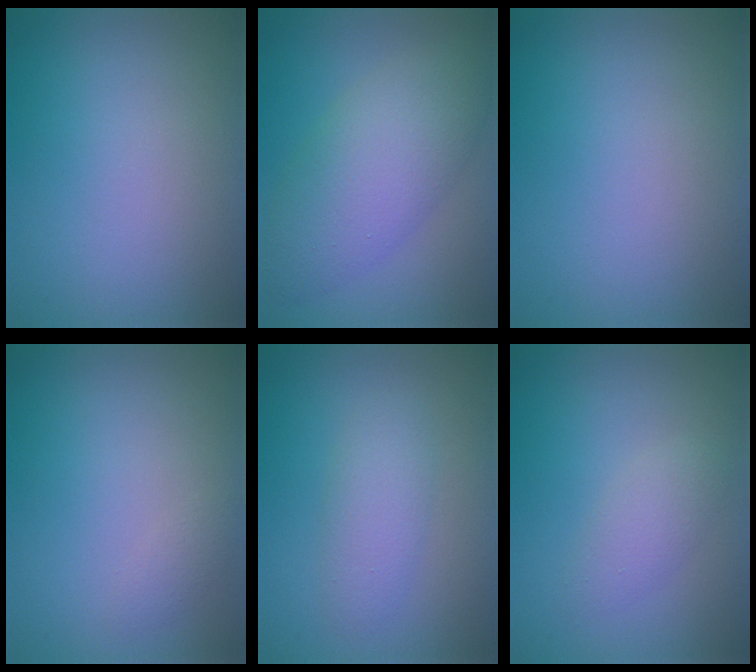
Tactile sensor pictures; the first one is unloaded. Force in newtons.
{"total": 6.6, "press": 6.6, "slide": 0.1}
{"total": 0.0}
{"total": 0.7, "press": 0.7, "slide": 0.0}
{"total": 2.5, "press": 2.5, "slide": 0.1}
{"total": 1.9, "press": 1.9, "slide": 0.1}